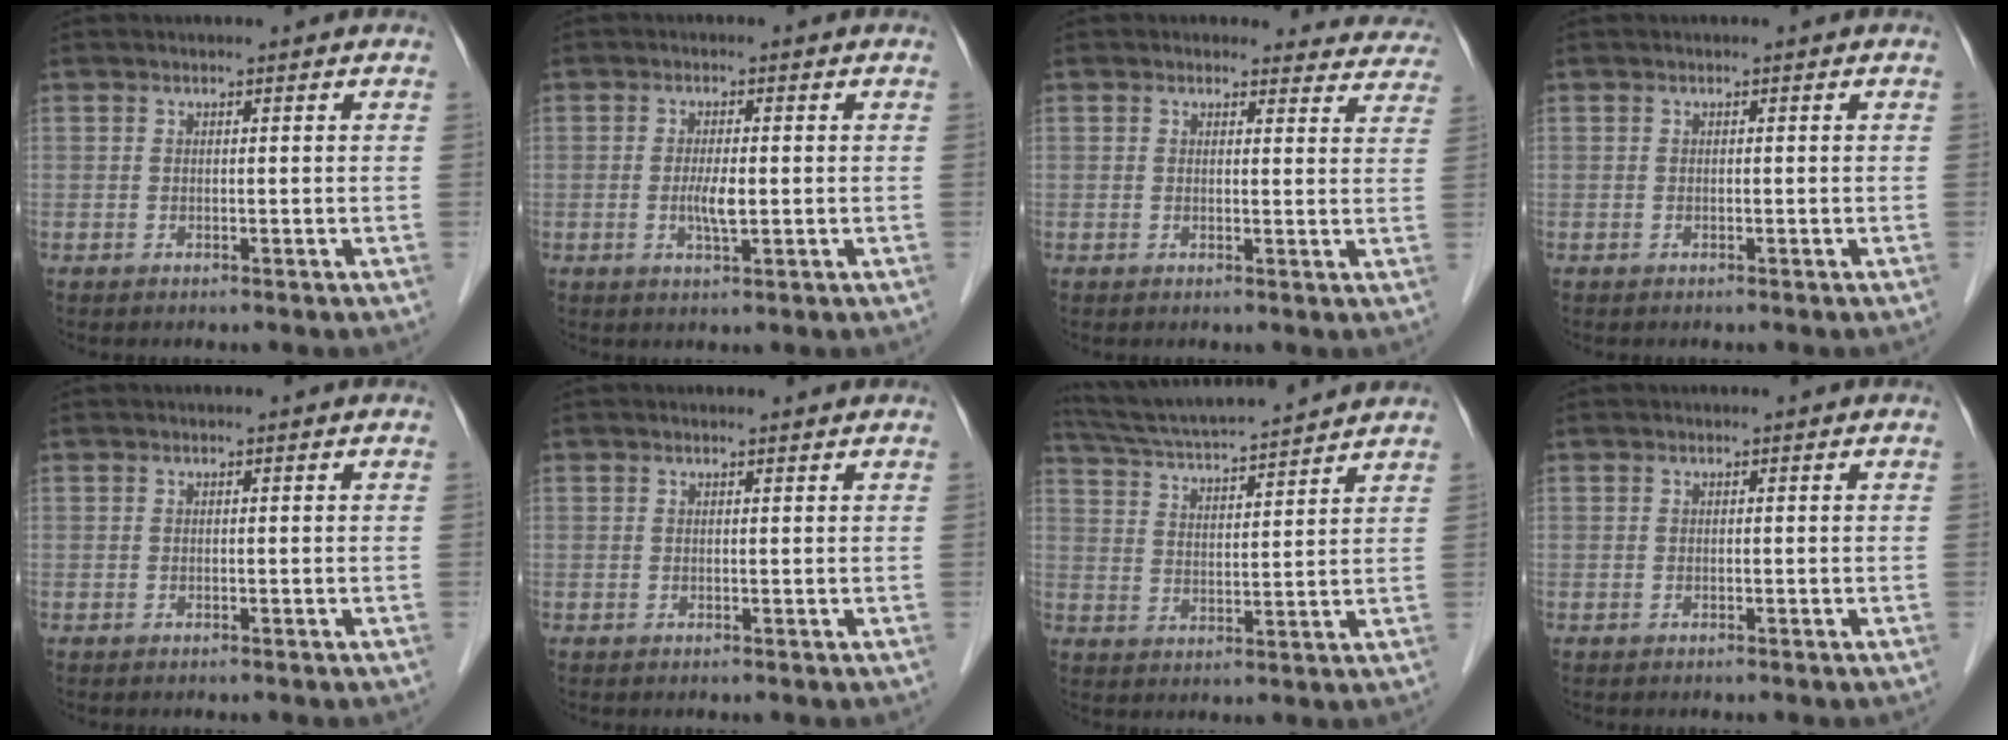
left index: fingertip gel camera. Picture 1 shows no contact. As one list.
[{"total": 3.1, "force": [-0.5, 0.6, 3.0], "torque": [-0.061, -0.007, -0.008]}, {"total": 8.0, "force": [7.4, 2.9, -0.4], "torque": [0.051, -0.015, 0.044]}, {"total": 0.0}, {"total": 0.0}, {"total": 1.0, "force": [0.9, 0.1, 0.2], "torque": [-0.007, 0.004, 0.014]}, {"total": 15.3, "force": [14.0, 0.6, 6.2], "torque": [-0.117, 0.024, 0.224]}, {"total": 0.0}]